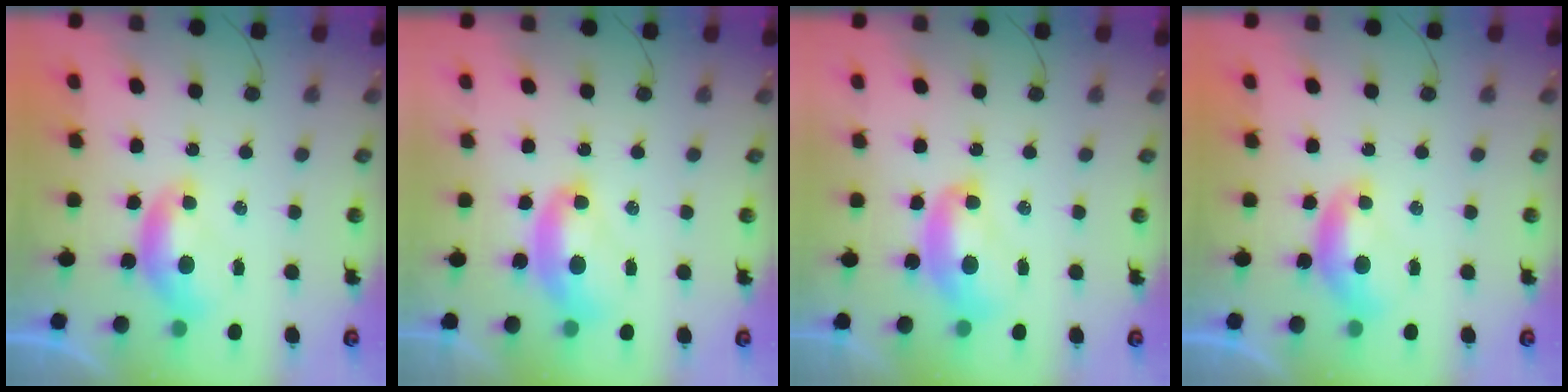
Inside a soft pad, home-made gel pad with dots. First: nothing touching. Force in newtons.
{"total": 3.2, "press": 3.2, "slide": 0.2}
{"total": 2.4, "press": 2.3, "slide": 0.3}
{"total": 0.0}